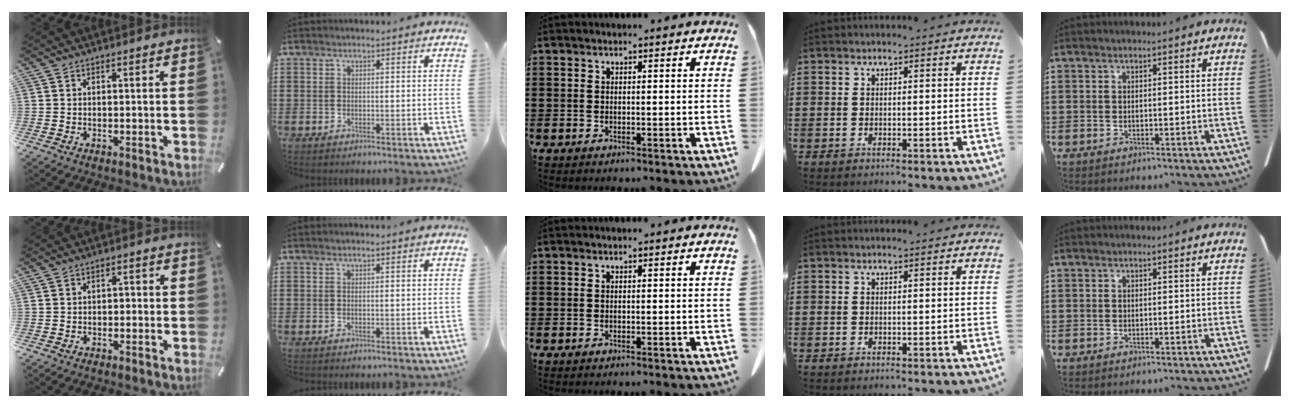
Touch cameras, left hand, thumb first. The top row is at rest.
{"thumb": {"total": 1.4, "force": [-0.8, 1.0, 0.6], "torque": [-0.013, 0.007, -0.018]}}